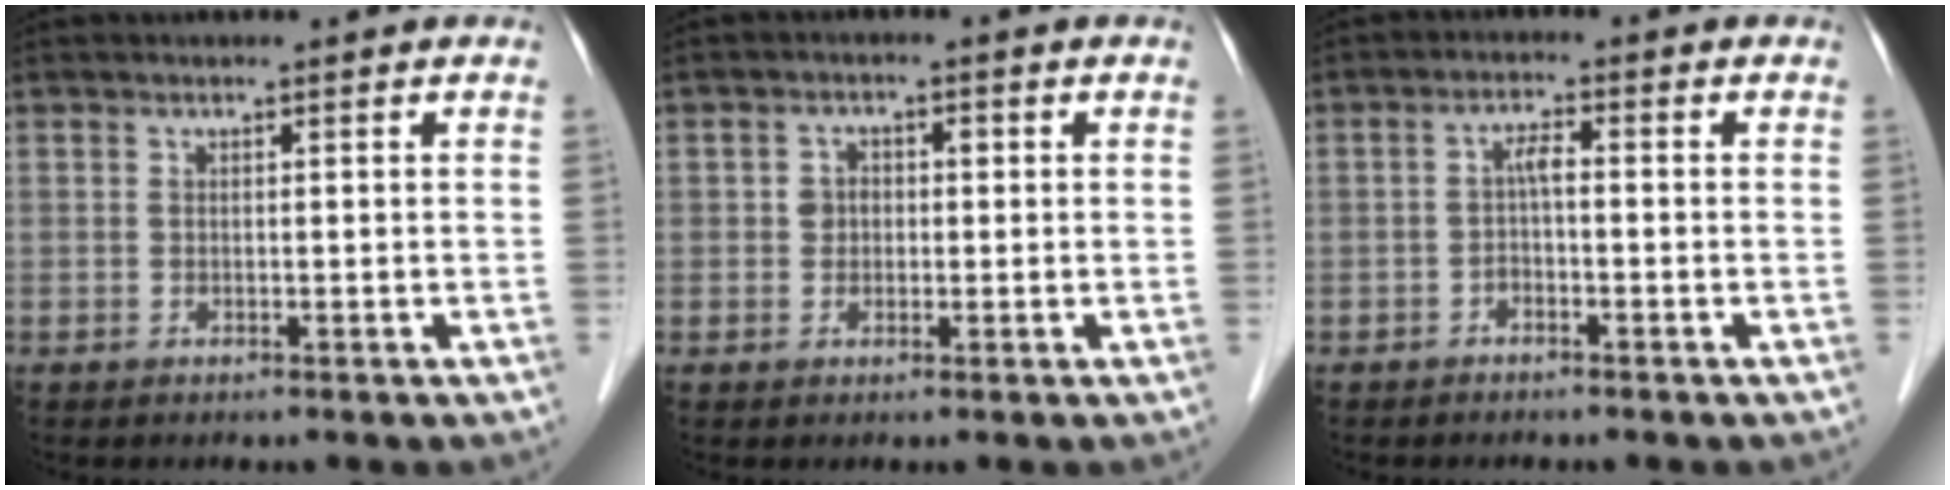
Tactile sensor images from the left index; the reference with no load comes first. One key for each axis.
{"total": 2.5, "fx": -0.1, "fy": 2.2, "fz": 1.2, "tx": -0.023, "ty": 0.011, "tz": -0.003}
{"total": 2.3, "fx": -0.7, "fy": 0.7, "fz": 2.1, "tx": -0.040, "ty": 0.009, "tz": -0.013}